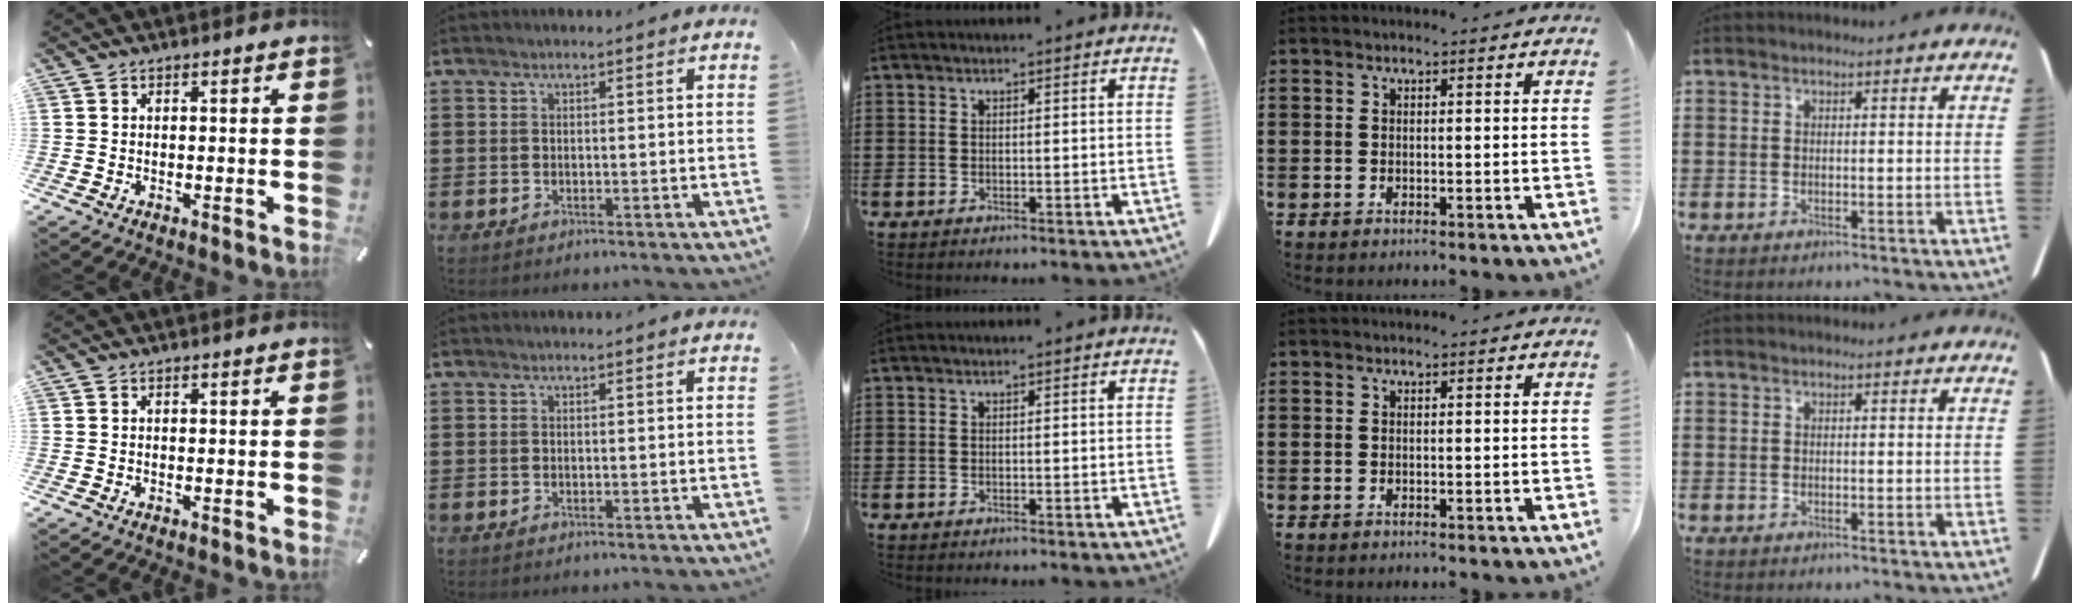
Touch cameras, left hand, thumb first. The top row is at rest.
{}